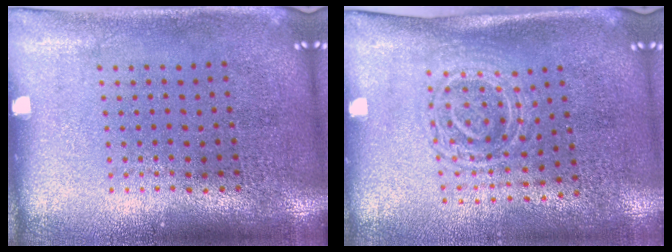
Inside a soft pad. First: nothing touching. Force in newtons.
{"total": 1.7, "press": 1.3, "slide": 1.0}